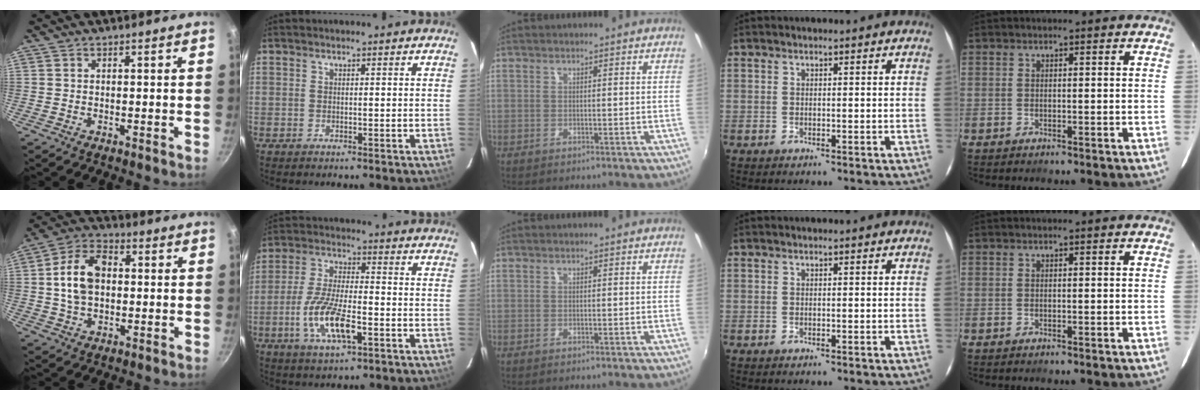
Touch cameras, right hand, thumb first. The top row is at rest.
{"thumb": {"total": 11.2, "force": [0.7, 7.5, 8.2], "torque": [-0.133, 0.023, 0.003]}, "index": {"total": 11.8, "force": [-4.5, 3.5, 10.4], "torque": [-0.216, -0.010, -0.082]}}